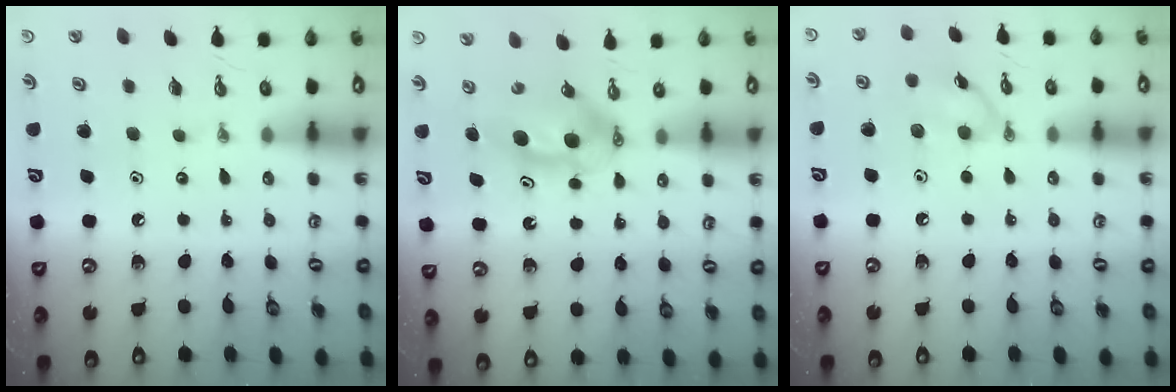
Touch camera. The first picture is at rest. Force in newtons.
{"total": 5.8, "press": 5.4, "slide": 2.2}
{"total": 8.4, "press": 8.4, "slide": 0.4}